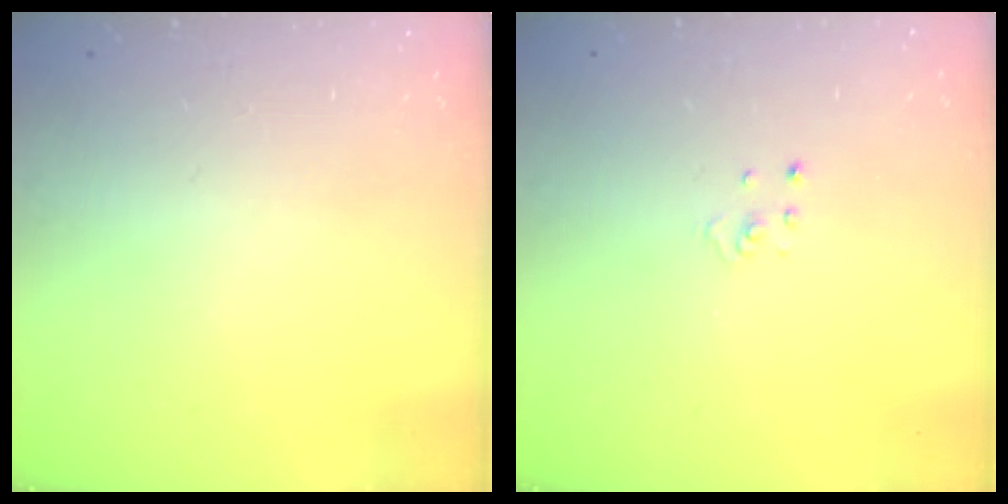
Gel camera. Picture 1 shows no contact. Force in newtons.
{"total": 1.1, "press": 1.1, "slide": 0.1}